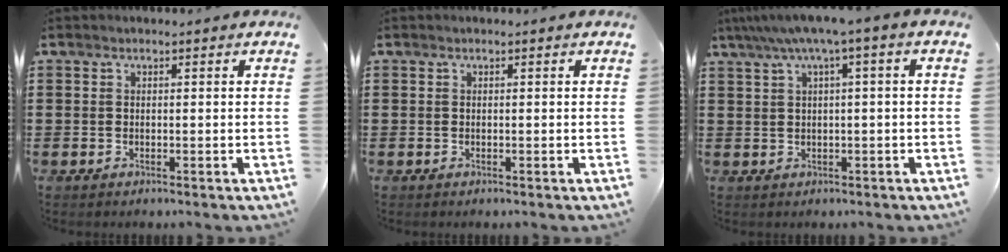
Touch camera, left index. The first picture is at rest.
{"total": 0.0}
{"total": 4.1, "force": [0.7, -0.2, 4.1], "torque": [-0.076, -0.003, 0.007]}